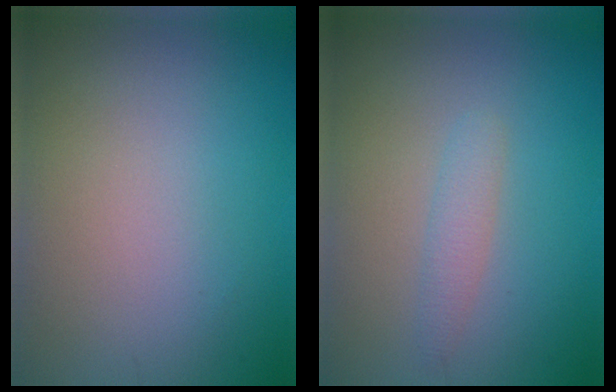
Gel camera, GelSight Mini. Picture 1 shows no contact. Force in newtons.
{"total": 1.6, "press": 1.6, "slide": 0.1}